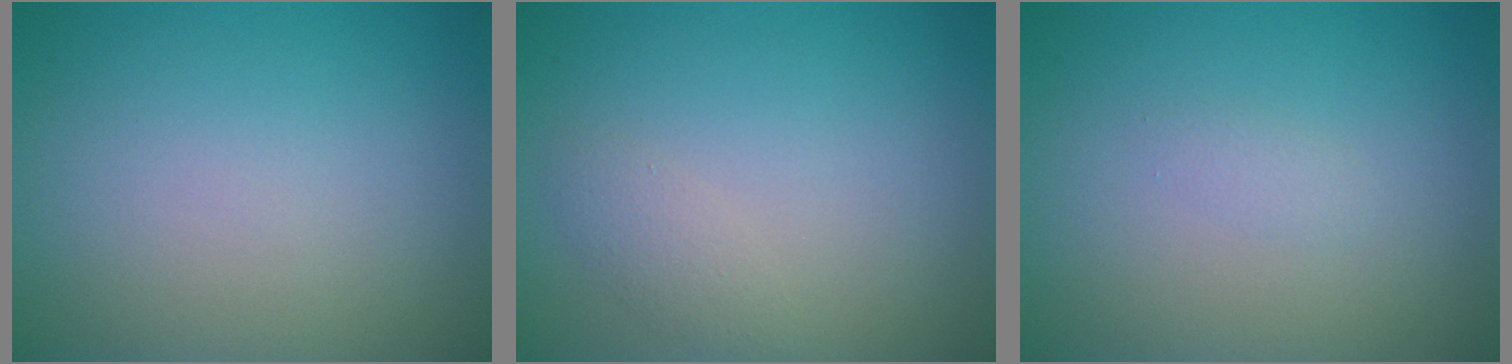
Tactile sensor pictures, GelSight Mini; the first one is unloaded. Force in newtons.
{"total": 1.3, "press": 1.3, "slide": 0.1}
{"total": 0.8, "press": 0.8, "slide": 0.1}